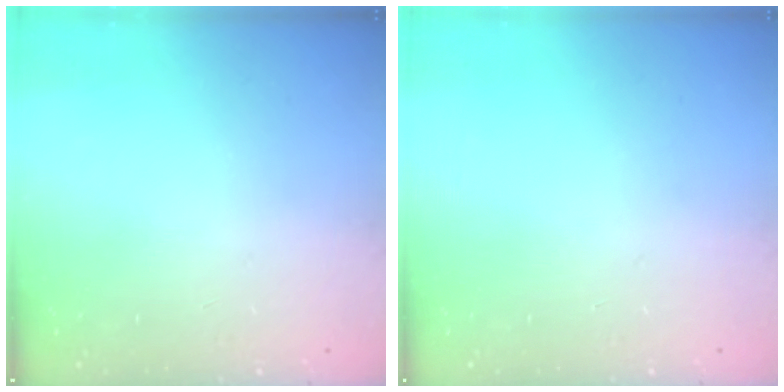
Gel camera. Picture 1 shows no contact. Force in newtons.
{"total": 0.0}